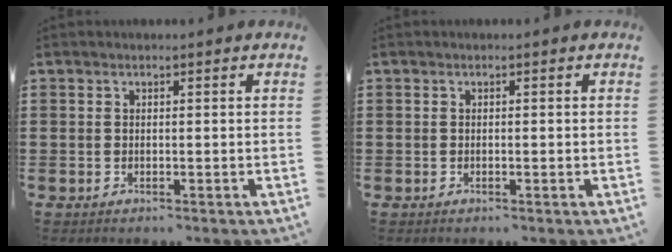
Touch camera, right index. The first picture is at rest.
{"total": 0.0}